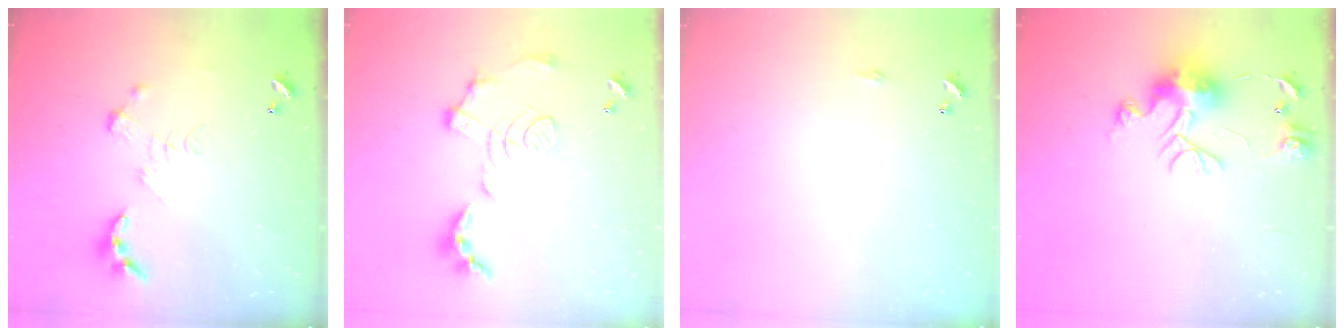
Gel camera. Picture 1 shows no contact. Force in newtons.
{"total": 1.5, "press": 0.8, "slide": 1.3}
{"total": 2.2, "press": 2.1, "slide": 0.4}
{"total": 10.5, "press": 10.5, "slide": 1.0}